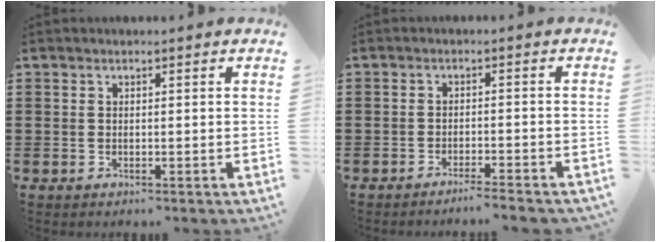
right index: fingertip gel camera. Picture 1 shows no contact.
{"total": 2.3, "force": [-2.2, -0.3, 0.7], "torque": [-0.013, 0.000, -0.044]}